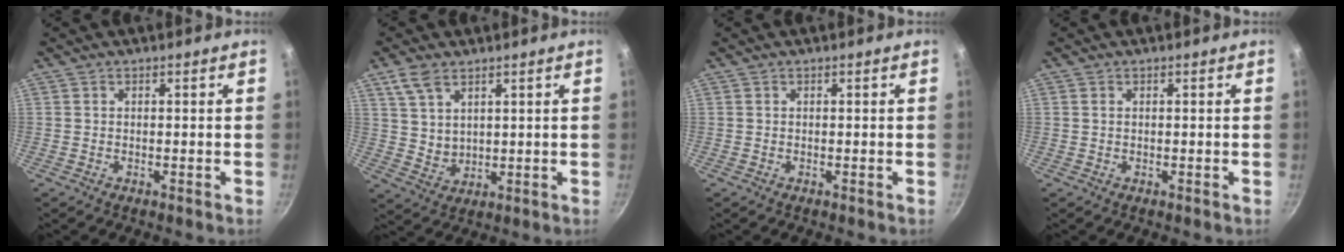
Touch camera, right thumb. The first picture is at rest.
{"total": 6.6, "force": [3.9, 3.8, 3.6], "torque": [-0.056, -0.020, 0.085]}
{"total": 0.0}
{"total": 0.5, "force": [0.2, 0.4, 0.3], "torque": [-0.006, 0.001, 0.003]}